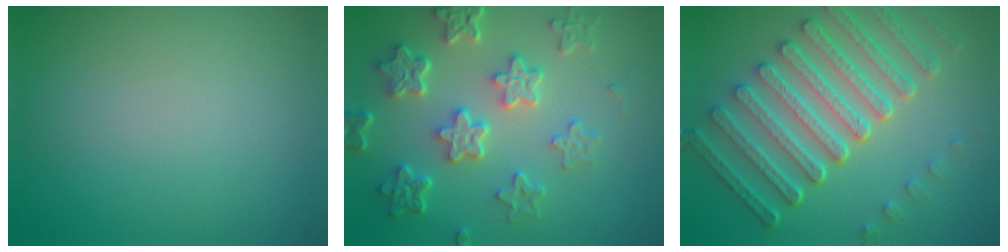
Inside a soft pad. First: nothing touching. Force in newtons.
{"total": 6.0, "press": 4.6, "slide": 3.9}
{"total": 7.9, "press": 6.0, "slide": 5.2}